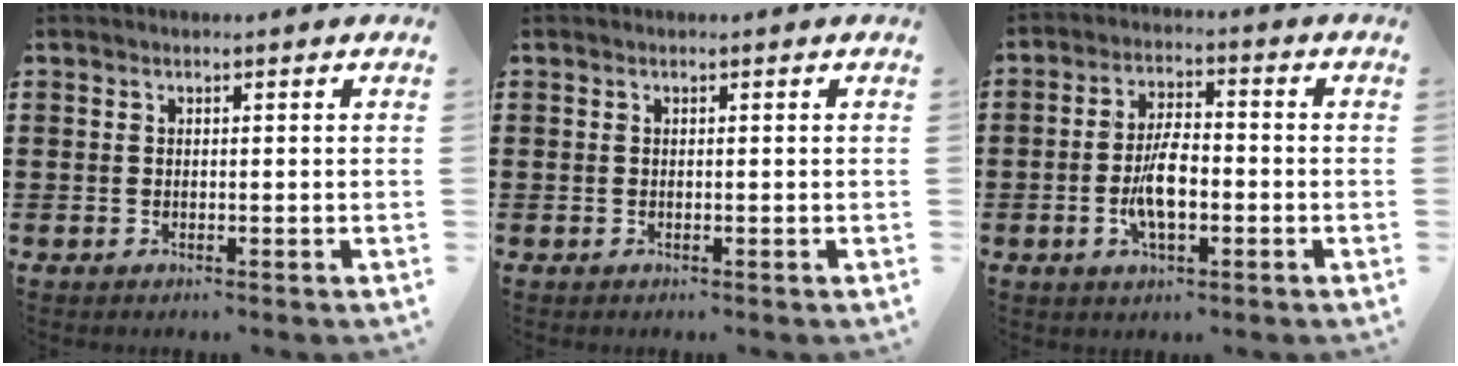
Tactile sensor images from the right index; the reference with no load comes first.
{"total": 0.0}
{"total": 7.2, "force": [-1.6, 2.9, 6.4], "torque": [-0.136, -0.001, -0.035]}